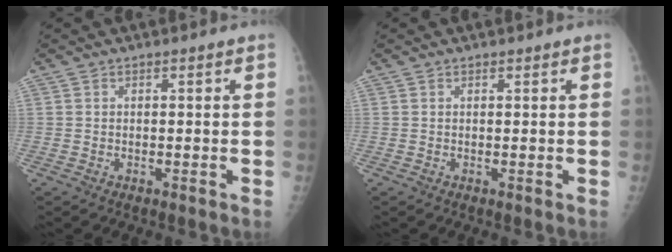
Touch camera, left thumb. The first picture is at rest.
{"total": 0.5, "force": [0.3, 0.4, 0.0], "torque": [0.000, -0.001, 0.003]}